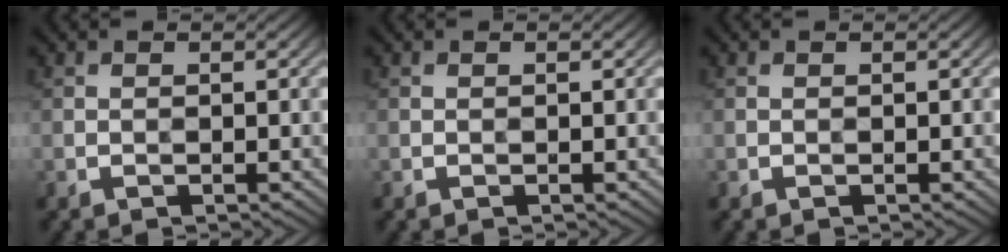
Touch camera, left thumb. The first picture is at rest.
{"total": 0.0}
{"total": 0.0}